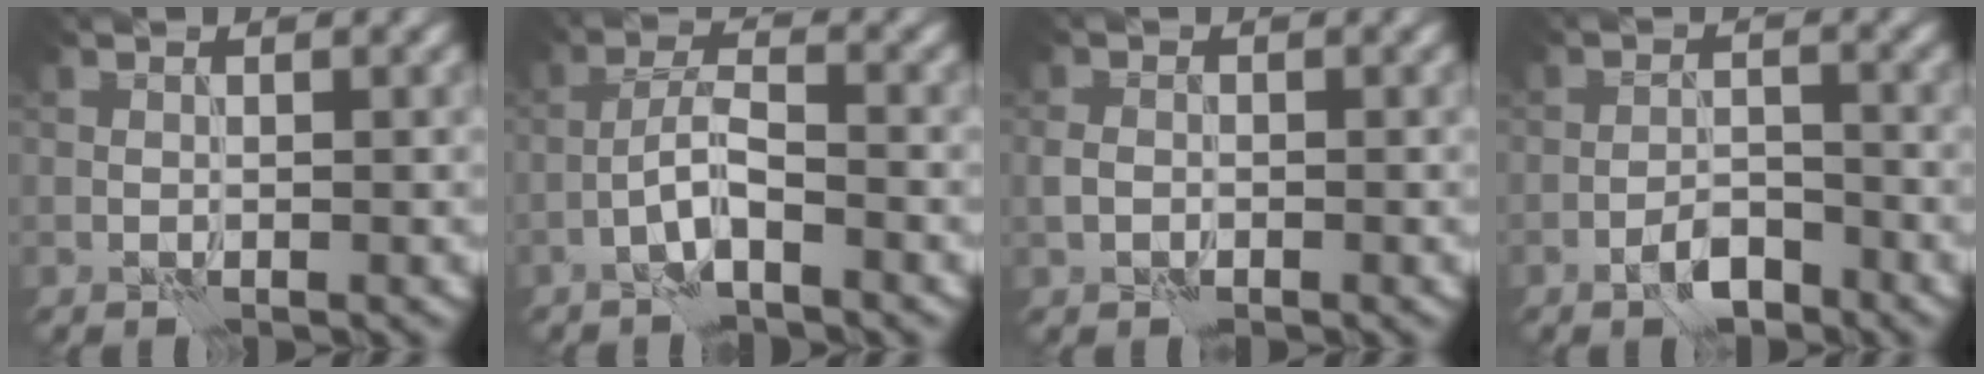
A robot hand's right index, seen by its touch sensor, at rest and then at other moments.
{"total": 2.8, "force": [-1.6, 0.4, 2.3], "torque": [-0.047, 0.013, -0.038]}
{"total": 1.3, "force": [-0.4, 1.0, 0.7], "torque": [-0.014, 0.001, -0.012]}
{"total": 2.8, "force": [-2.0, 1.0, 1.6], "torque": [-0.023, 0.009, -0.039]}